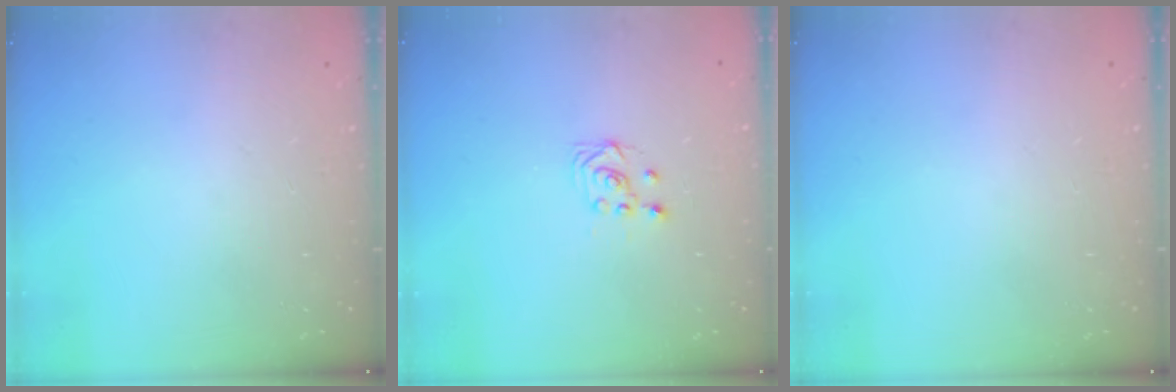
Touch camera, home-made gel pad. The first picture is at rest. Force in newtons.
{"total": 2.7, "press": 2.4, "slide": 1.3}
{"total": 0.0}